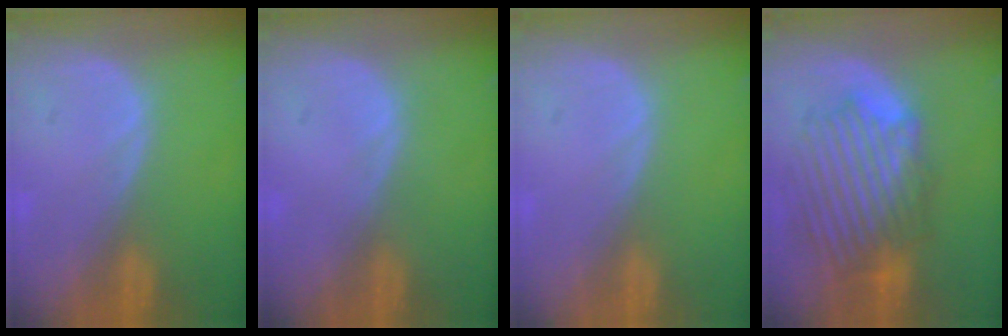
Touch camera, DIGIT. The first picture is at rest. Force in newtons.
{"total": 0.0}
{"total": 0.0}
{"total": 9.1, "press": 9.1, "slide": 0.8}